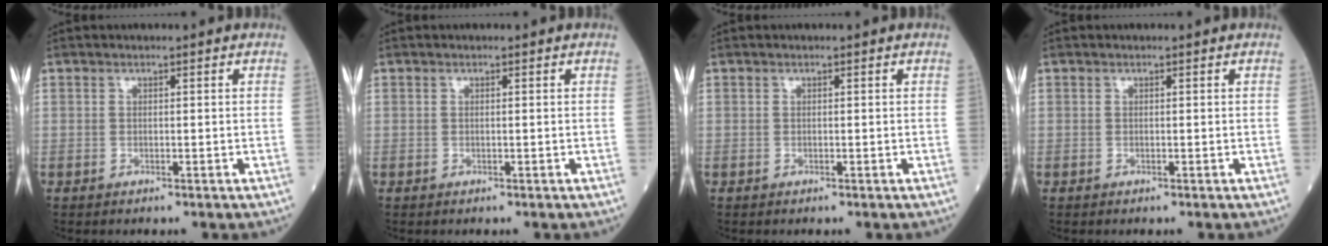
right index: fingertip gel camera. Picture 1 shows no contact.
{"total": 0.0}
{"total": 0.0}
{"total": 0.0}